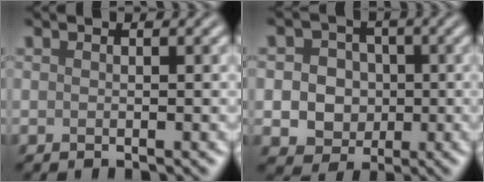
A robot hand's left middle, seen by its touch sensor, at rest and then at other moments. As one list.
[{"total": 5.7, "force": [-0.3, 5.1, 2.5], "torque": [-0.027, 0.015, -0.025]}]